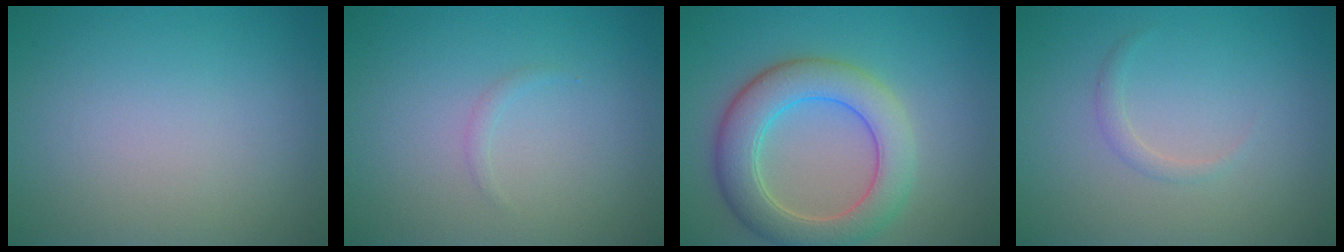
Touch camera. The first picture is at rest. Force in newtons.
{"total": 0.6, "press": 0.6, "slide": 0.1}
{"total": 6.4, "press": 6.4, "slide": 0.5}
{"total": 0.9, "press": 0.9, "slide": 0.1}